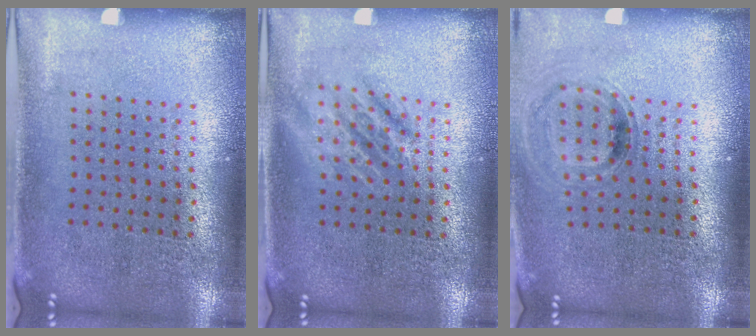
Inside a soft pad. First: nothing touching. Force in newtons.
{"total": 1.1, "press": 1.1, "slide": 0.2}
{"total": 0.8, "press": 0.8, "slide": 0.1}